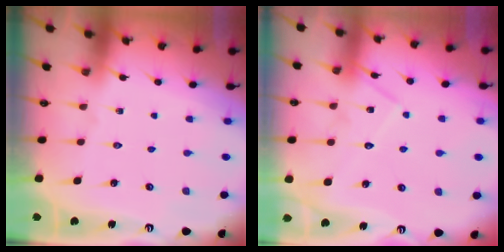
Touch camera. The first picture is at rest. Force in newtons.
{"total": 12.1, "press": 12.0, "slide": 0.9}